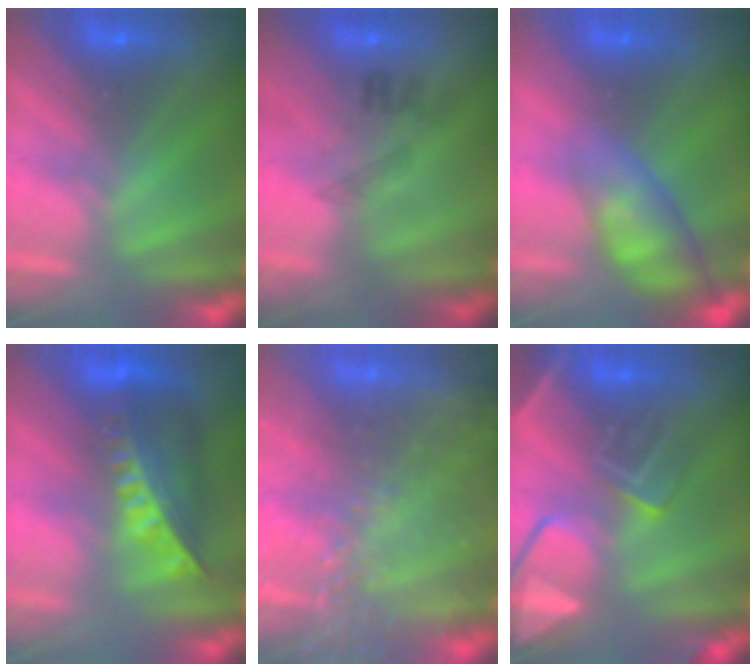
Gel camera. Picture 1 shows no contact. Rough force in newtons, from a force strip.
{"total": 2.3}
{"total": 4.7}
{"total": 7.5}
{"total": 8.9}
{"total": 6.1}